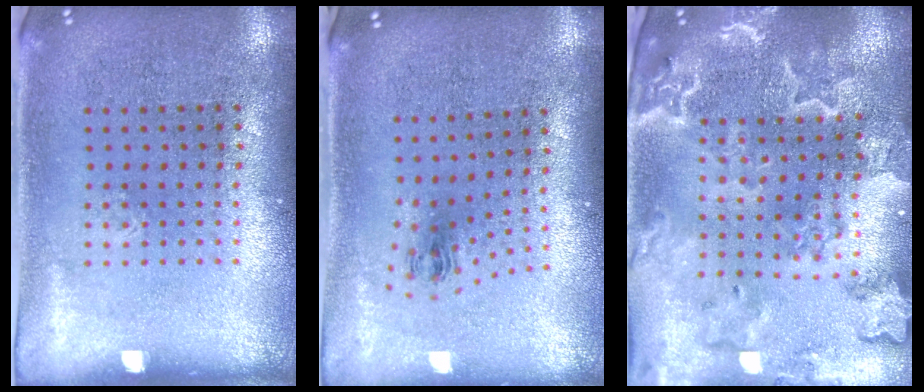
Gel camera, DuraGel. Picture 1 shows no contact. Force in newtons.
{"total": 1.0, "press": 0.4, "slide": 0.9}
{"total": 3.5, "press": 3.1, "slide": 1.7}